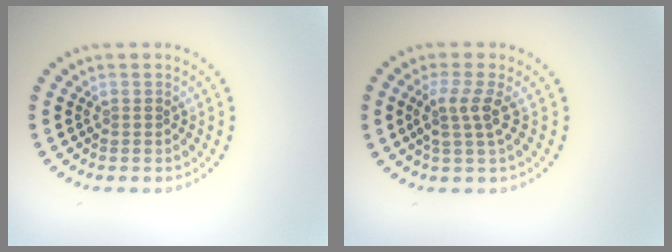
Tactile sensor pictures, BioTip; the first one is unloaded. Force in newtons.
{"total": 2.6, "press": 2.0, "slide": 1.6}